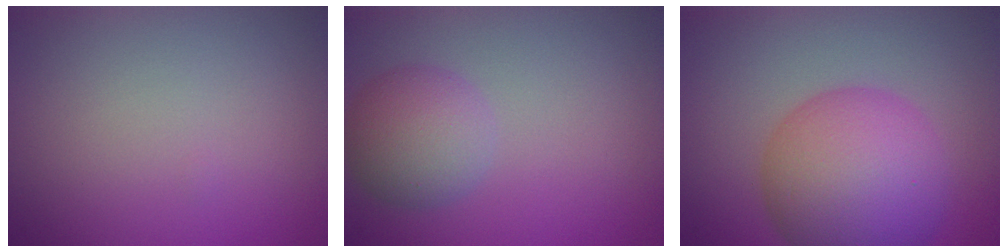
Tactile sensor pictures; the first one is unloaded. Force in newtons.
{"total": 3.6, "press": 3.6, "slide": 0.2}
{"total": 9.2, "press": 9.2, "slide": 0.2}